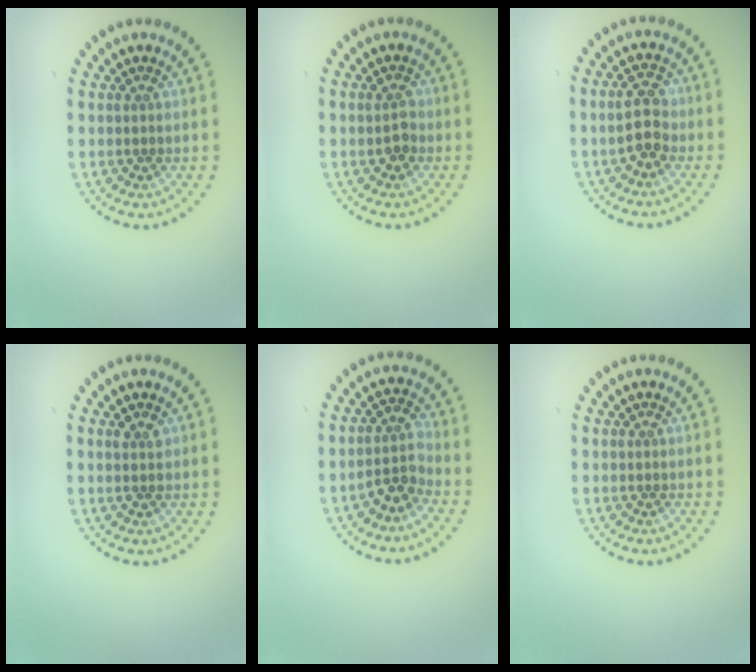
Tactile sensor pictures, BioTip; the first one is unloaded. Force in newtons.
{"total": 1.7, "press": 1.7, "slide": 0.1}
{"total": 3.0, "press": 3.0, "slide": 0.4}
{"total": 1.2, "press": 1.2, "slide": 0.1}
{"total": 2.5, "press": 1.9, "slide": 1.6}
{"total": 0.0}